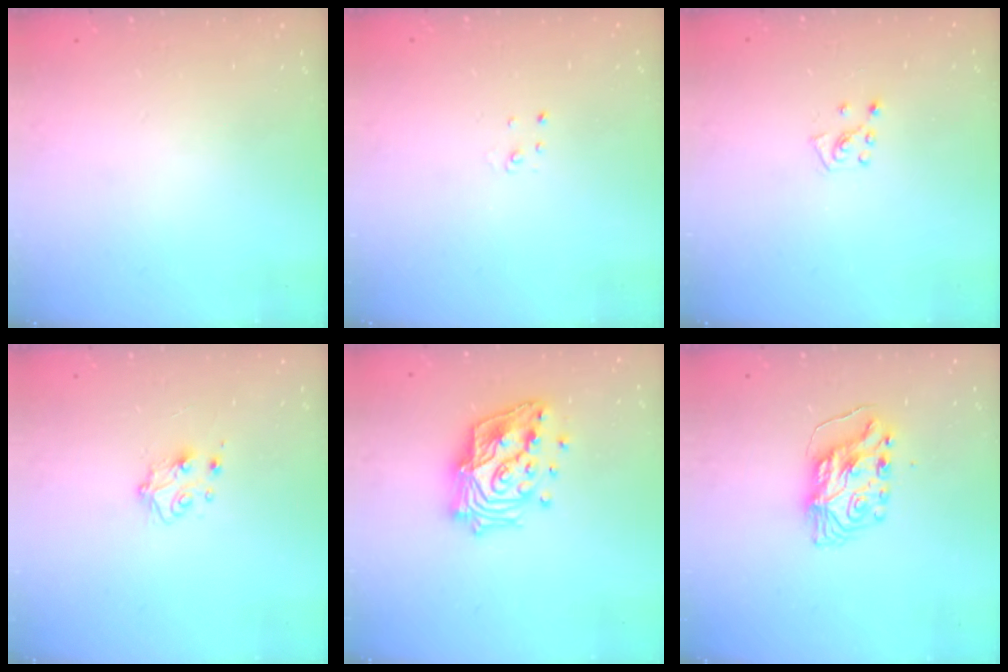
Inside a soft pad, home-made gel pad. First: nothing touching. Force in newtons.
{"total": 2.0, "press": 2.0, "slide": 0.2}
{"total": 5.2, "press": 5.2, "slide": 0.5}
{"total": 4.8, "press": 4.8, "slide": 0.4}
{"total": 18.8, "press": 18.7, "slide": 1.6}
{"total": 9.3, "press": 9.3, "slide": 0.9}